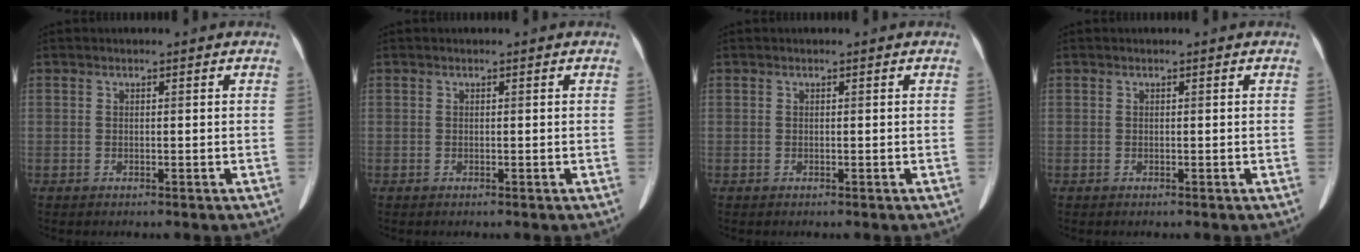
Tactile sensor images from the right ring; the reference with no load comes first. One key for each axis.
{"total": 0.0}
{"total": 0.0}
{"total": 0.0}